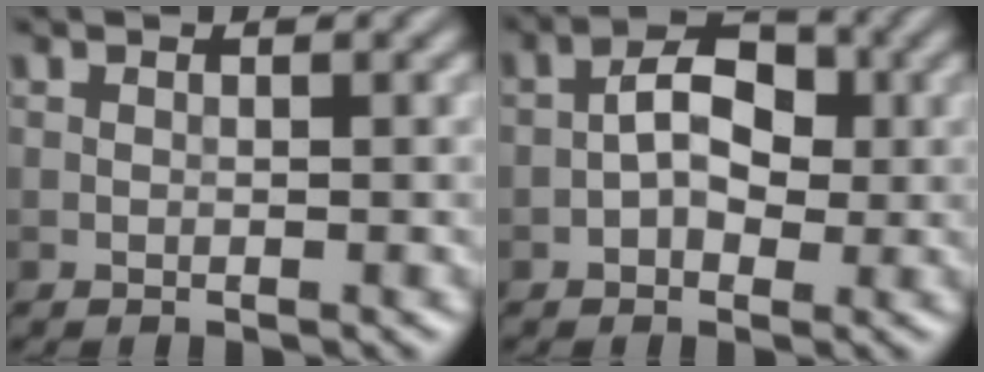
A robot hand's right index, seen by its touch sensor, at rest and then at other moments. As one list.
[{"total": 4.3, "force": [-0.5, 2.6, 3.4], "torque": [-0.048, 0.012, -0.017]}]